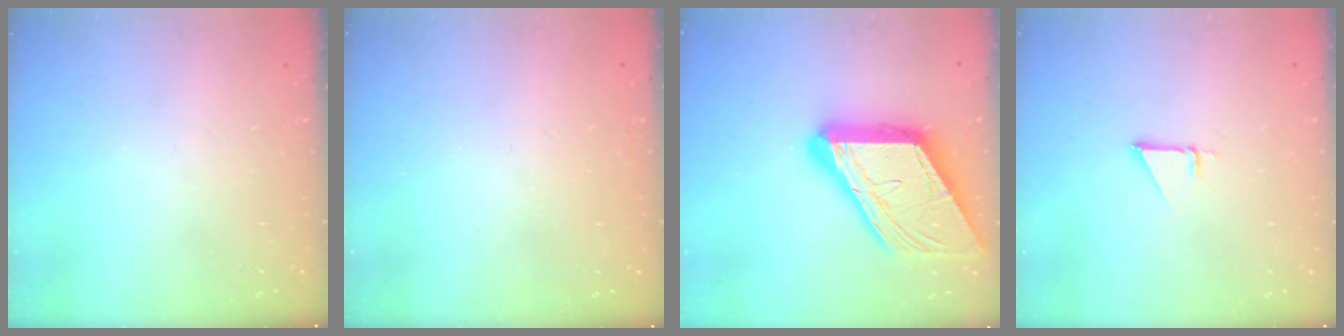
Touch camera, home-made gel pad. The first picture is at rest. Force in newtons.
{"total": 1.6, "press": 1.6, "slide": 0.1}
{"total": 22.4, "press": 22.2, "slide": 2.6}
{"total": 2.3, "press": 2.3, "slide": 0.1}